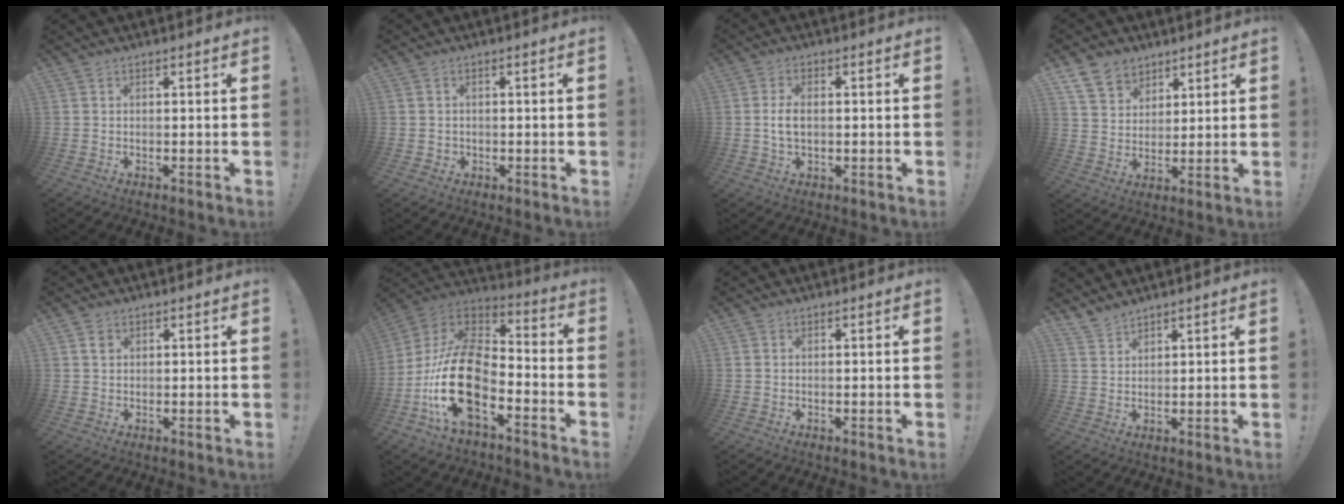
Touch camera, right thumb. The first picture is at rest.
{"total": 1.4, "force": [0.2, 1.4, 0.3], "torque": [0.002, -0.006, 0.001]}
{"total": 4.8, "force": [0.2, 2.8, 3.9], "torque": [-0.063, 0.000, 0.001]}
{"total": 9.4, "force": [6.5, 6.4, 2.3], "torque": [-0.045, -0.040, 0.130]}
{"total": 1.2, "force": [0.6, 1.0, 0.4], "torque": [0.002, -0.004, 0.010]}
{"total": 22.1, "force": [-8.0, 11.8, 16.9], "torque": [-0.352, 0.034, -0.132]}
{"total": 0.5, "force": [0.0, 0.5, 0.1], "torque": [-0.009, 0.005, 0.001]}
{"total": 3.7, "force": [3.4, 1.0, 0.9], "torque": [-0.022, -0.022, 0.066]}